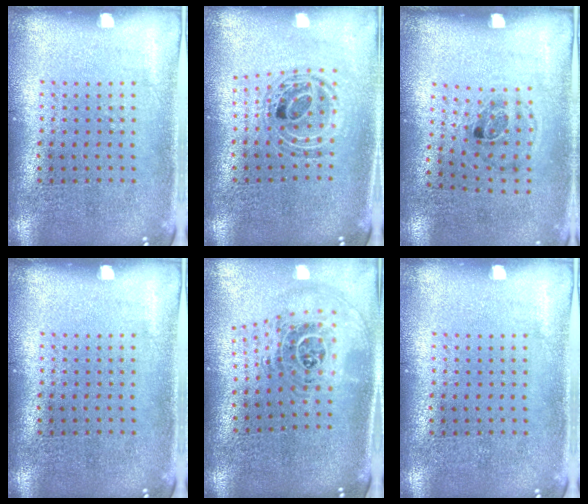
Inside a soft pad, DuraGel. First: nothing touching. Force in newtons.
{"total": 0.7, "press": 0.7, "slide": 0.2}
{"total": 1.1, "press": 0.7, "slide": 0.9}
{"total": 0.0}
{"total": 1.6, "press": 1.4, "slide": 0.8}
{"total": 0.0}